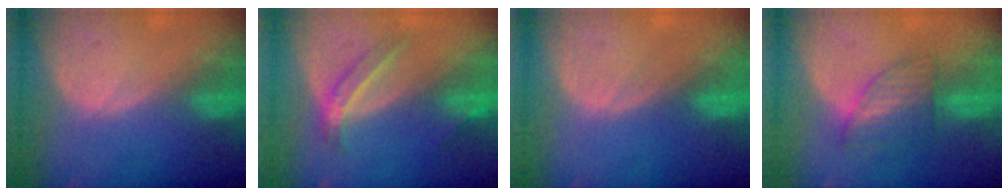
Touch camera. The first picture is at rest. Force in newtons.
{"total": 4.5, "press": 4.3, "slide": 1.2}
{"total": 0.0}
{"total": 6.4, "press": 5.7, "slide": 3.0}